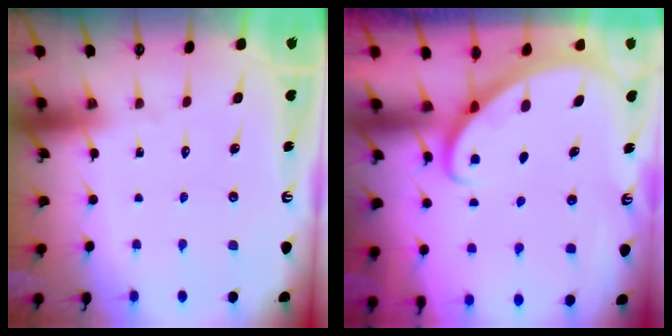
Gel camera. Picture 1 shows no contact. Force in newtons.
{"total": 2.7, "press": 2.7, "slide": 0.2}